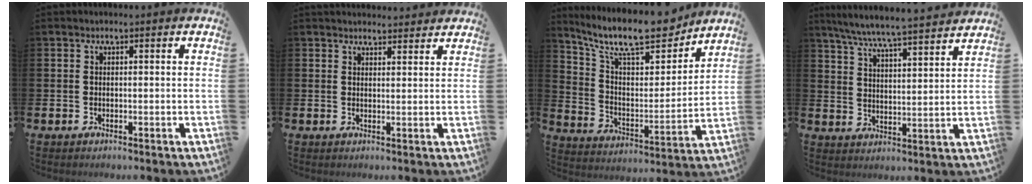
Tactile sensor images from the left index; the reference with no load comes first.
{"total": 2.5, "force": [2.5, 0.5, -0.1], "torque": [0.006, -0.016, 0.044]}
{"total": 12.6, "force": [10.7, 3.4, 5.7], "torque": [-0.134, -0.068, 0.185]}
{"total": 7.0, "force": [6.7, -0.1, 2.1], "torque": [-0.066, -0.048, 0.118]}